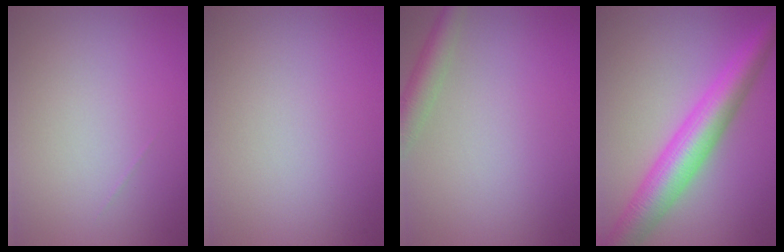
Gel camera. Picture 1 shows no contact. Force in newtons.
{"total": 0.0}
{"total": 2.9, "press": 2.9, "slide": 0.2}
{"total": 7.2, "press": 7.2, "slide": 0.1}